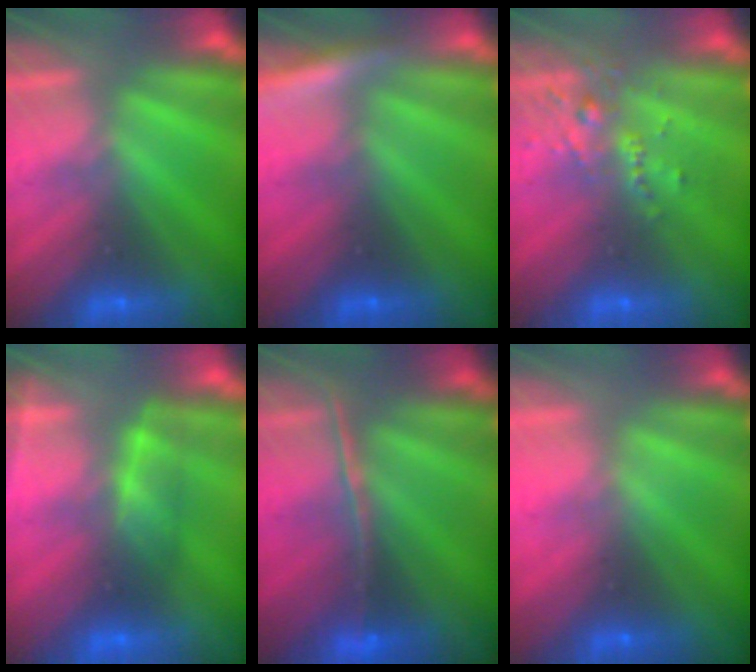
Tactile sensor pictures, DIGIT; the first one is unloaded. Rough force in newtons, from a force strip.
{"total": 3.8}
{"total": 2.6}
{"total": 3.8}
{"total": 1.7}
{"total": 3.4}